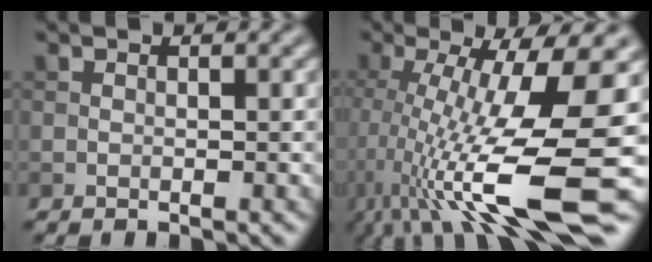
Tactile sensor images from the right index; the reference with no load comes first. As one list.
[{"total": 14.2, "force": [-2.7, 3.3, 13.5], "torque": [-0.240, -0.009, -0.037]}]